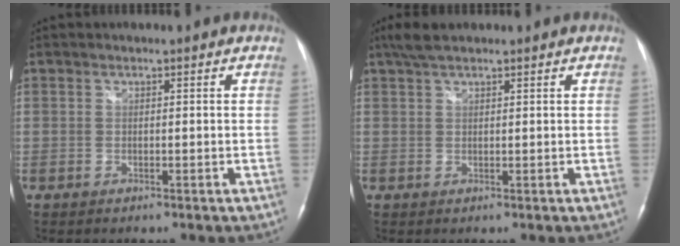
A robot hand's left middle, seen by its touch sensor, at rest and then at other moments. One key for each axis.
{"total": 3.4, "fx": 2.6, "fy": 1.0, "fz": 1.9, "tx": -0.043, "ty": 0.016, "tz": 0.052}